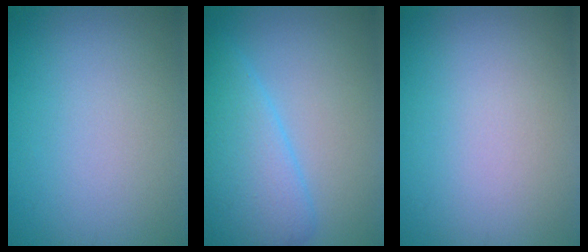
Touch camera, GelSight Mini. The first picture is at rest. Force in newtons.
{"total": 5.4, "press": 5.4, "slide": 0.1}
{"total": 0.0}